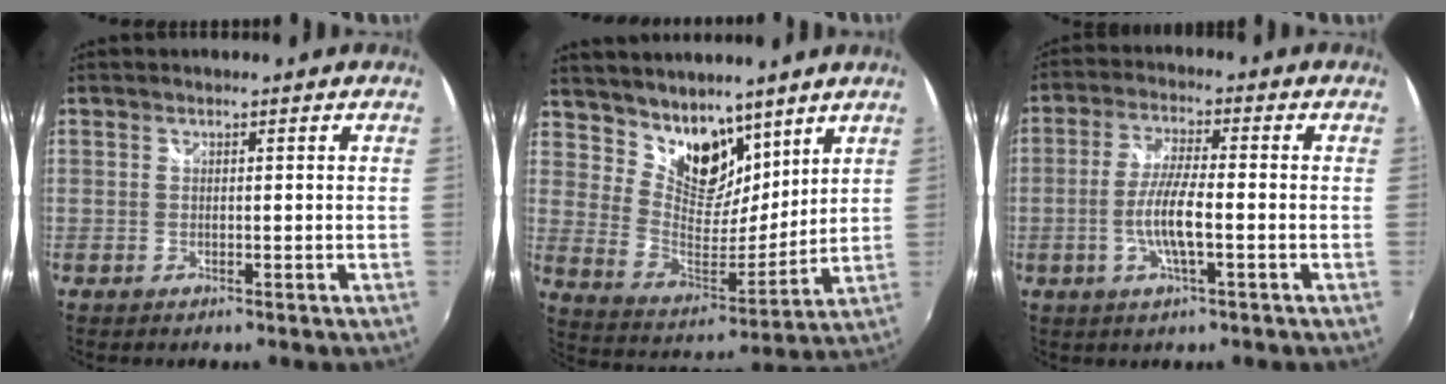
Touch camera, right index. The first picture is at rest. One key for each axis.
{"total": 13.0, "fx": 9.5, "fy": 7.1, "fz": 5.5, "tx": -0.100, "ty": 0.001, "tz": 0.179}
{"total": 7.4, "fx": -2.0, "fy": 1.1, "fz": 7.1, "tx": -0.142, "ty": -0.002, "tz": -0.040}